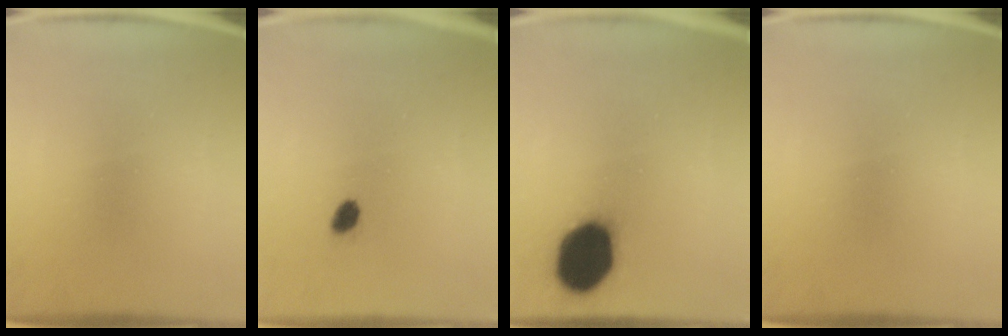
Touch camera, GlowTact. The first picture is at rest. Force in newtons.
{"total": 2.0}
{"total": 17.9}
{"total": 0.0}